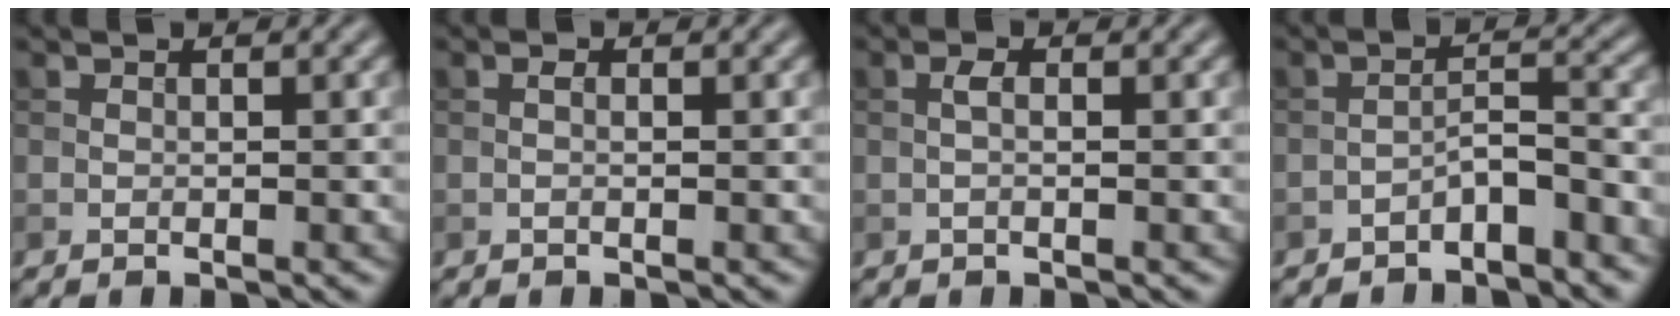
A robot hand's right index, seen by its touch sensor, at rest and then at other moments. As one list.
[{"total": 0.6, "force": [-0.2, 0.2, 0.6], "torque": [-0.014, 0.000, -0.006]}, {"total": 1.1, "force": [-0.2, 0.3, 1.1], "torque": [-0.024, 0.002, -0.006]}, {"total": 3.7, "force": [-2.7, 0.8, 2.3], "torque": [-0.040, 0.014, -0.052]}]